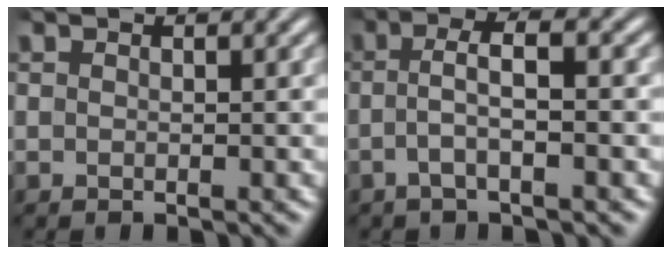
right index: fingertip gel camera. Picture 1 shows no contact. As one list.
[{"total": 3.2, "force": [-1.0, 0.7, 2.9], "torque": [-0.056, 0.001, -0.021]}]